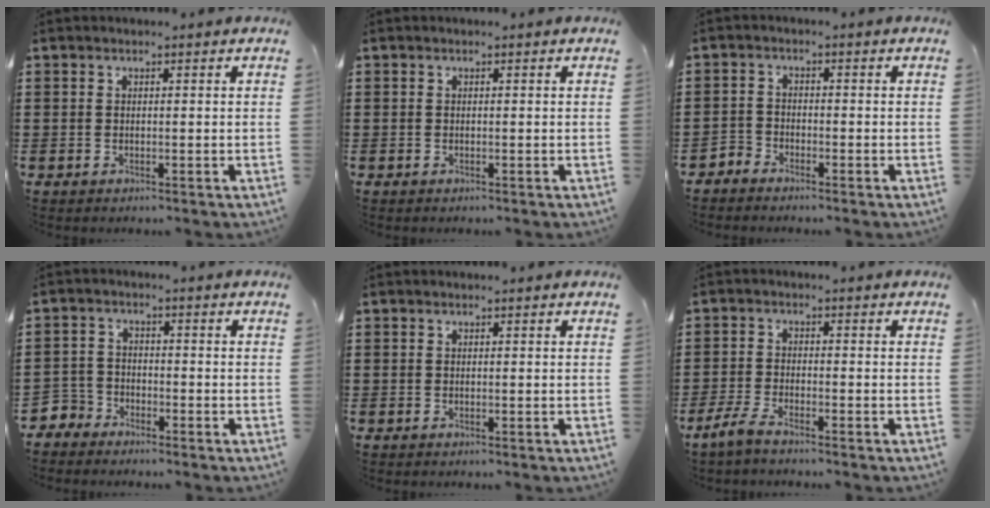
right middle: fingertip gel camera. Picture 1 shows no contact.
{"total": 0.0}
{"total": 2.4, "force": [-2.3, 0.6, -0.2], "torque": [-0.004, -0.001, -0.049]}
{"total": 3.5, "force": [-3.2, 1.5, -0.1], "torque": [-0.030, -0.008, -0.076]}
{"total": 0.0}
{"total": 3.3, "force": [-2.7, 0.6, 1.8], "torque": [-0.060, -0.006, -0.060]}